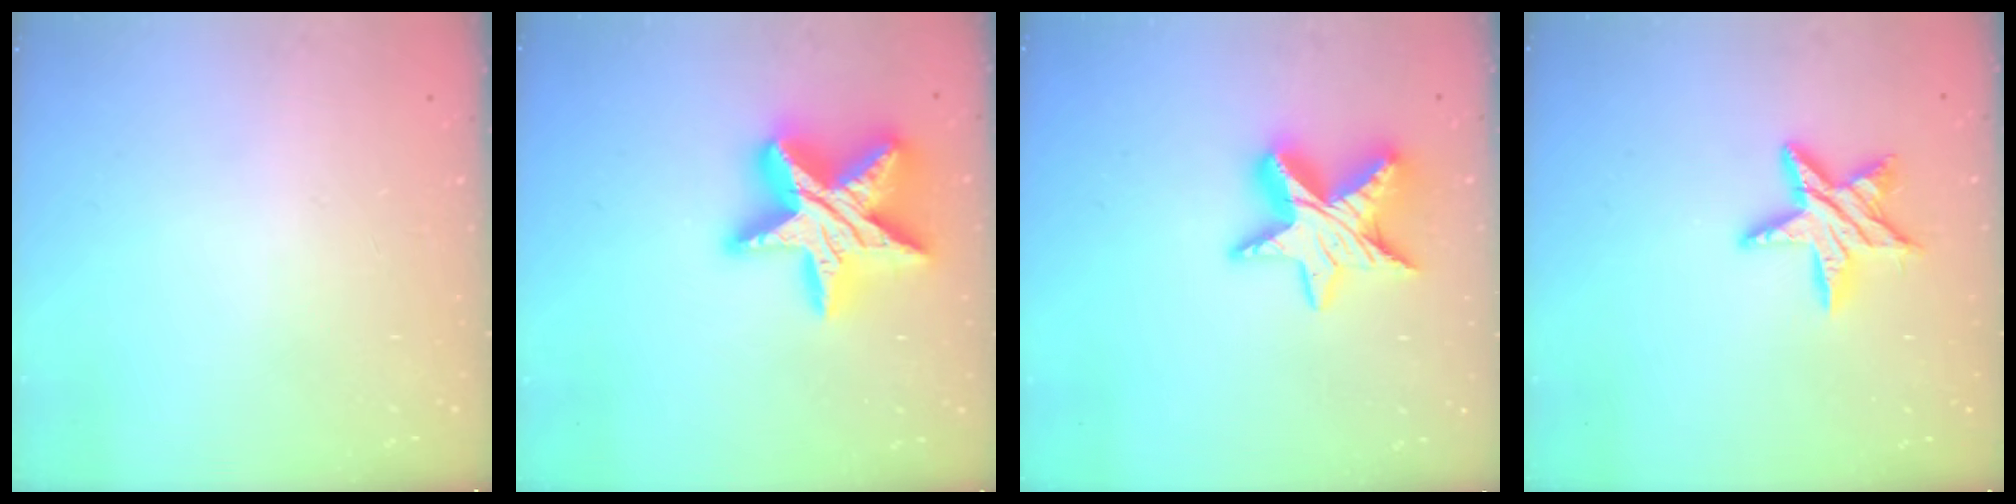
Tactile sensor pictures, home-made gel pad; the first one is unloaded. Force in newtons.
{"total": 24.6, "press": 24.5, "slide": 2.2}
{"total": 13.4, "press": 13.3, "slide": 1.0}
{"total": 11.3, "press": 11.3, "slide": 0.7}